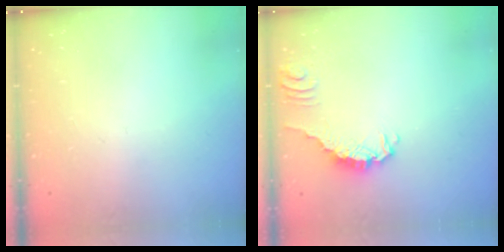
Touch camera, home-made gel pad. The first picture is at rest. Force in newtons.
{"total": 0.6, "press": 0.6, "slide": 0.2}